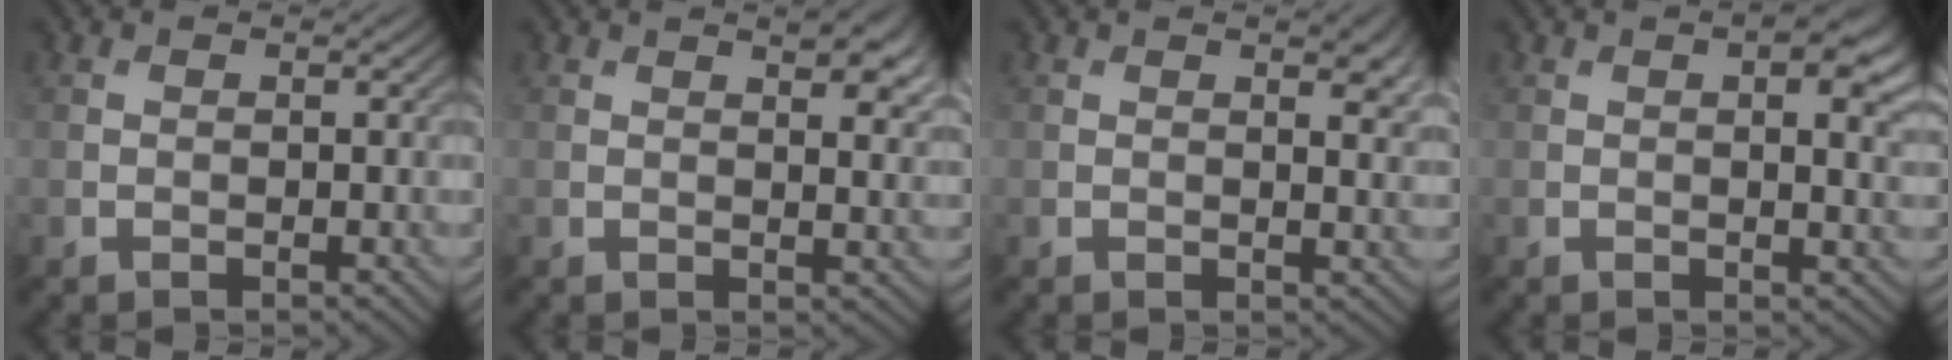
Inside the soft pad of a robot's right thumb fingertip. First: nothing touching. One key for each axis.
{"total": 4.7, "fx": 2.4, "fy": 1.5, "fz": 3.8, "tx": -0.060, "ty": 0.005, "tz": 0.034}
{"total": 3.5, "fx": 1.4, "fy": 1.0, "fz": 3.0, "tx": -0.047, "ty": 0.000, "tz": 0.024}
{"total": 6.0, "fx": 2.2, "fy": 2.3, "fz": 5.1, "tx": -0.072, "ty": 0.005, "tz": 0.030}